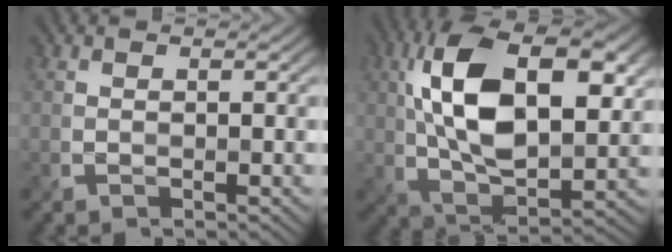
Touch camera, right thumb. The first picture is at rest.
{"total": 15.9, "force": [3.5, 8.6, 12.9], "torque": [-0.252, 0.015, 0.059]}